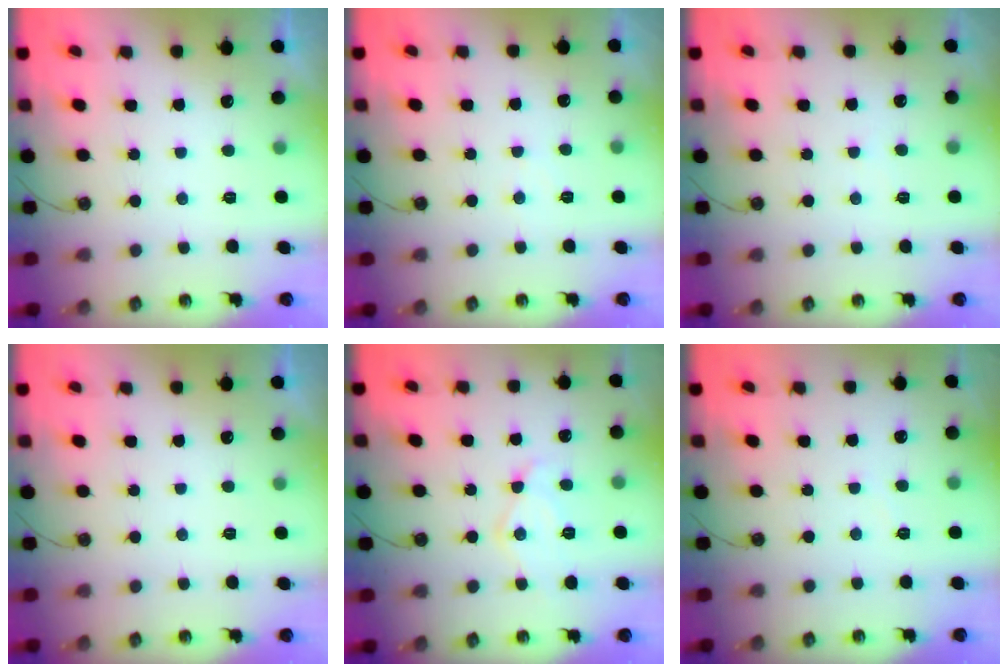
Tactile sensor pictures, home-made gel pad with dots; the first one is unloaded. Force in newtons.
{"total": 3.6, "press": 3.6, "slide": 0.5}
{"total": 1.9, "press": 1.9, "slide": 0.3}
{"total": 0.0}
{"total": 11.7, "press": 11.7, "slide": 0.8}
{"total": 2.8, "press": 2.8, "slide": 0.4}